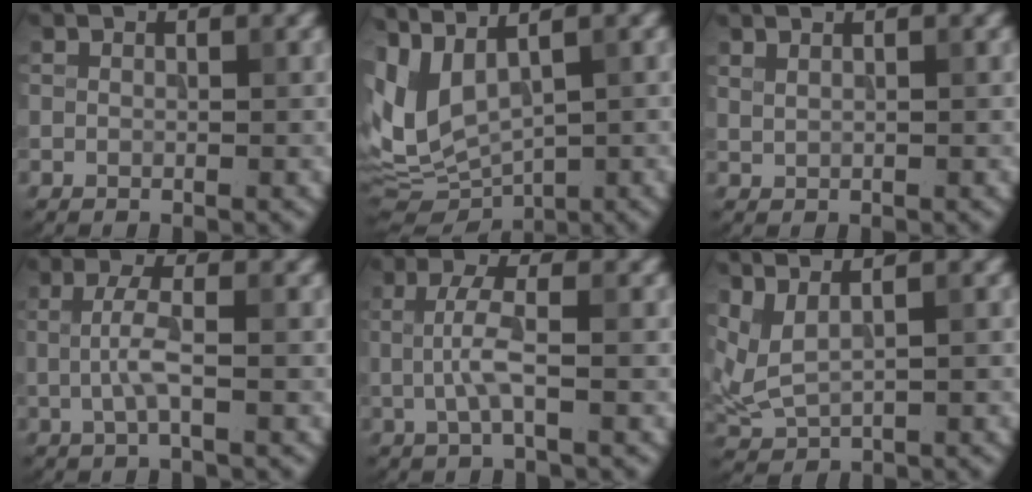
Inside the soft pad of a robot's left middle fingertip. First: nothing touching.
{"total": 6.5, "force": [1.8, 3.0, 5.5], "torque": [-0.133, -0.006, 0.046]}
{"total": 1.2, "force": [0.9, 0.5, 0.6], "torque": [-0.007, -0.004, 0.010]}
{"total": 2.5, "force": [-0.3, 0.4, 2.5], "torque": [-0.058, 0.001, -0.007]}
{"total": 2.8, "force": [-0.3, 0.5, 2.8], "torque": [-0.065, 0.001, -0.007]}
{"total": 2.9, "force": [1.9, 0.7, 2.0], "torque": [-0.058, 0.002, 0.045]}